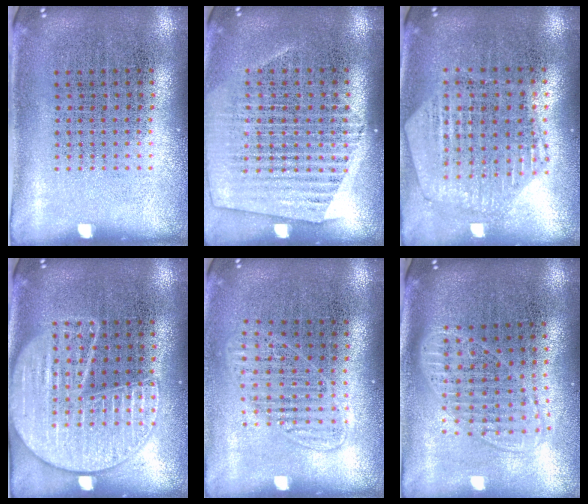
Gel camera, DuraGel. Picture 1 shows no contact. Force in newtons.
{"total": 1.5, "press": 1.3, "slide": 0.6}
{"total": 1.2, "press": 1.1, "slide": 0.3}
{"total": 2.0, "press": 2.0, "slide": 0.2}
{"total": 1.3, "press": 1.2, "slide": 0.7}
{"total": 1.8, "press": 1.4, "slide": 1.0}